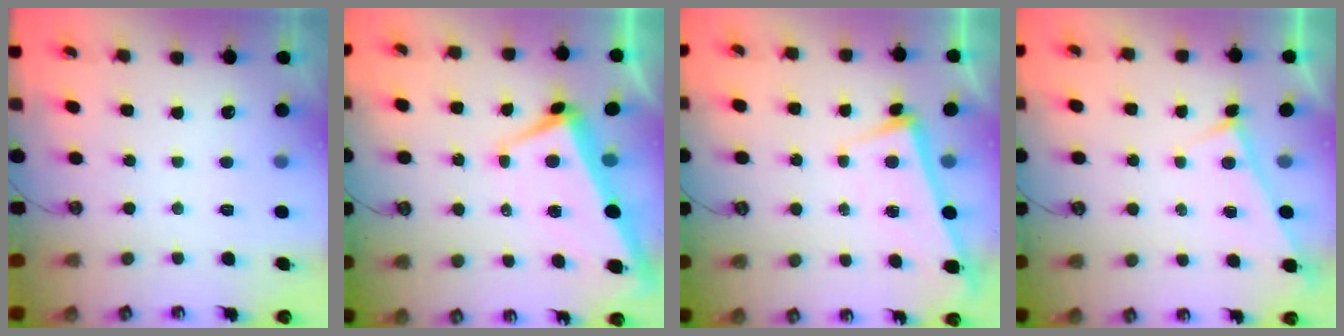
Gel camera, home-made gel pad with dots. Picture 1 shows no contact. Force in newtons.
{"total": 1.2, "press": 0.6, "slide": 1.0}
{"total": 0.8, "press": 0.7, "slide": 0.5}
{"total": 2.8, "press": 2.8, "slide": 0.1}